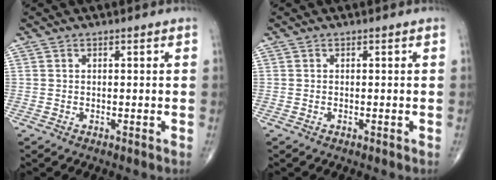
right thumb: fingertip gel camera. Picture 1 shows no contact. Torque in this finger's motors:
{"motor_torque": [1.83, 1.48, 0.11, -0.27, -0.02]}